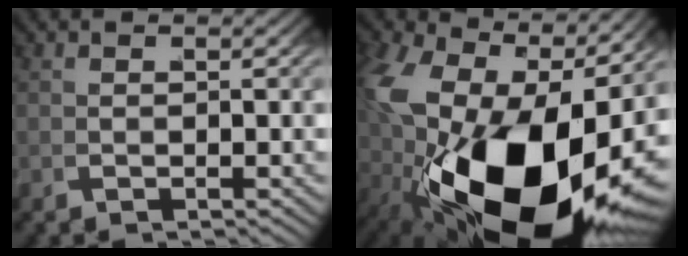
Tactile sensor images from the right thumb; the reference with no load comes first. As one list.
[{"total": 22.7, "force": [-2.1, 13.5, 18.1], "torque": [-0.384, -0.100, 0.028]}]